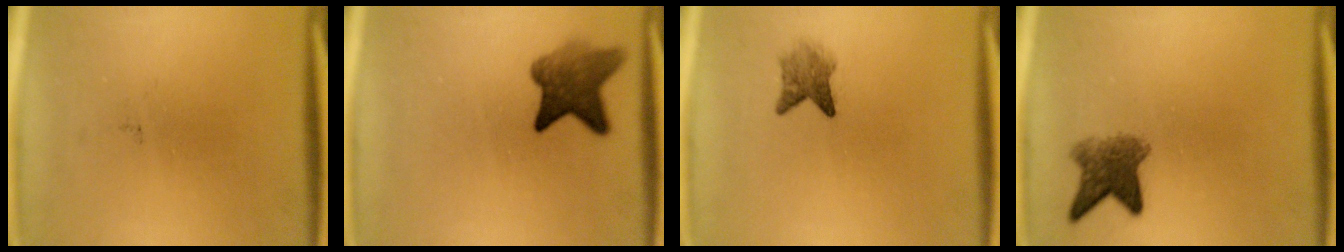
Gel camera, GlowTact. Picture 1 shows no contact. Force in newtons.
{"total": 6.5}
{"total": 2.8}
{"total": 4.8}